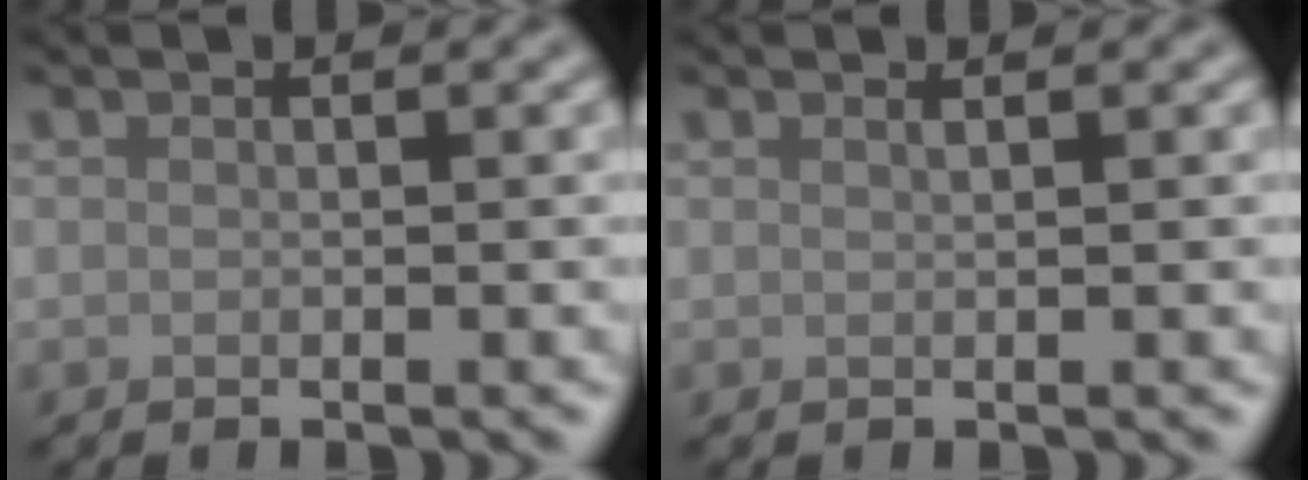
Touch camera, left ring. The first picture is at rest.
{"total": 0.8, "force": [0.5, 0.3, 0.5], "torque": [-0.001, -0.001, 0.003]}